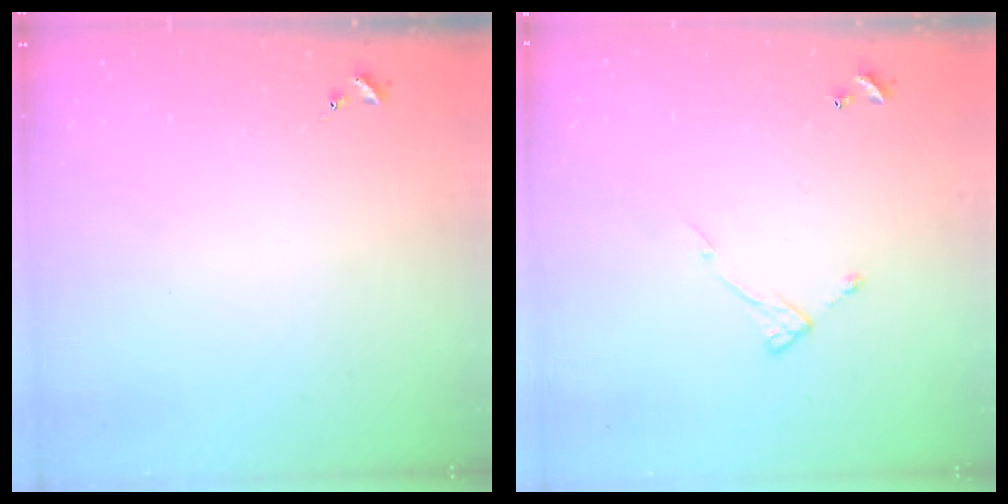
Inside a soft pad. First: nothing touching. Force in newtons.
{"total": 7.0, "press": 7.0, "slide": 0.4}